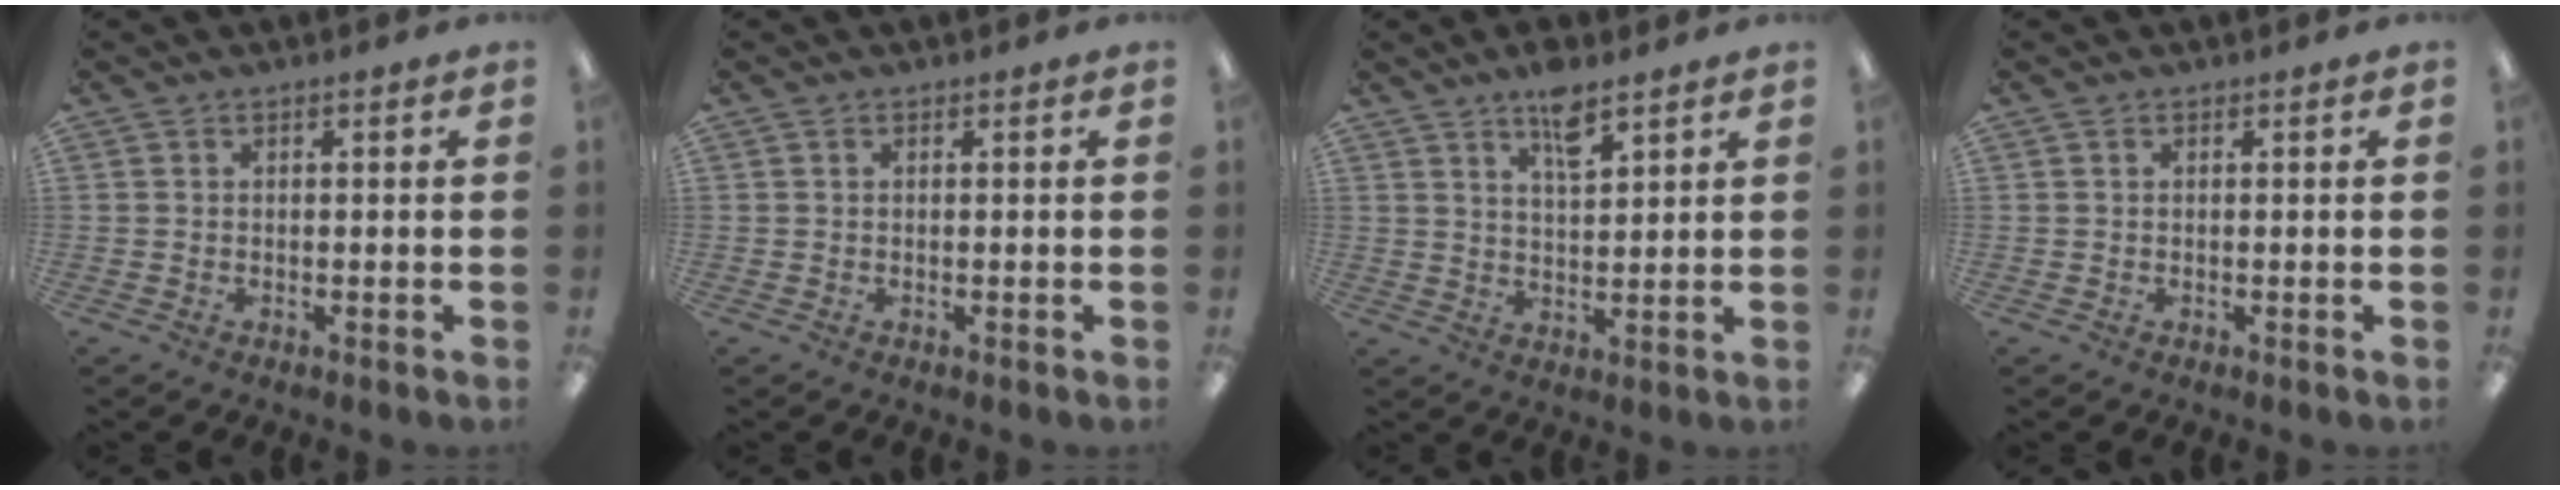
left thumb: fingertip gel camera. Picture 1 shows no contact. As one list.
[{"total": 0.0}, {"total": 6.7, "force": [4.9, 2.1, 4.1], "torque": [-0.061, -0.026, 0.082]}, {"total": 0.0}]